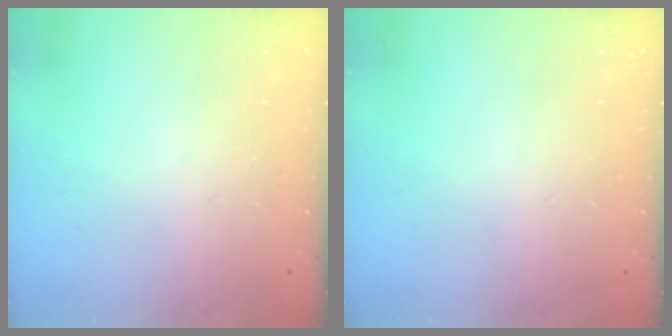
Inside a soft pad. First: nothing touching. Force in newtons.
{"total": 0.0}